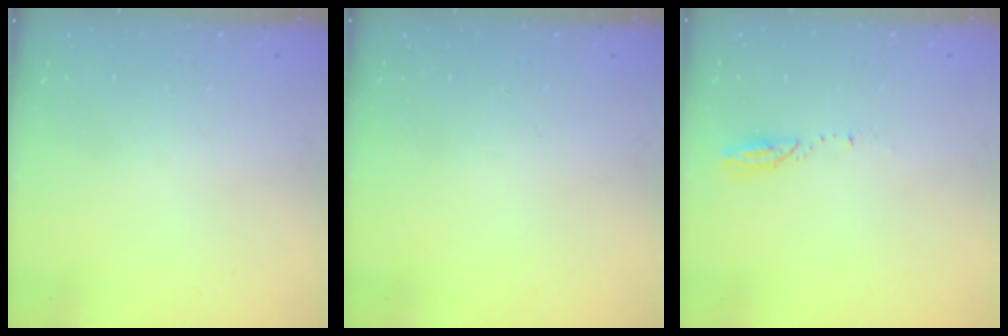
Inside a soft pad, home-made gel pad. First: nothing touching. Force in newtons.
{"total": 0.0}
{"total": 3.1, "press": 3.1, "slide": 0.2}